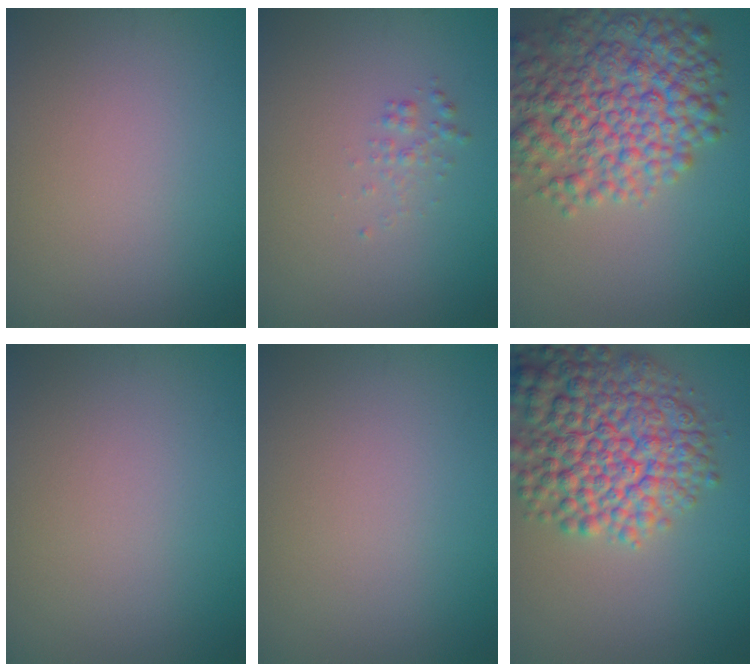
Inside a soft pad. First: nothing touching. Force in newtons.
{"total": 1.0, "press": 1.0, "slide": 0.0}
{"total": 9.4, "press": 9.3, "slide": 0.3}
{"total": 0.0}
{"total": 0.0}
{"total": 9.5, "press": 9.4, "slide": 0.4}